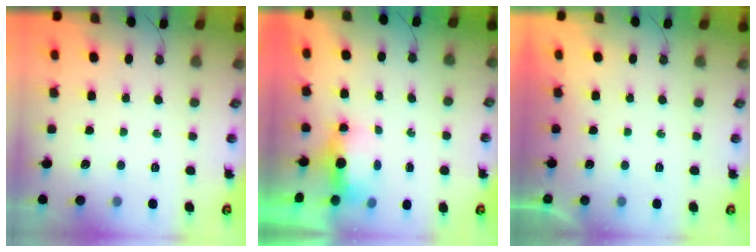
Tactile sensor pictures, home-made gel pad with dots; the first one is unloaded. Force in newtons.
{"total": 10.5, "press": 6.1, "slide": 8.5}
{"total": 0.0}